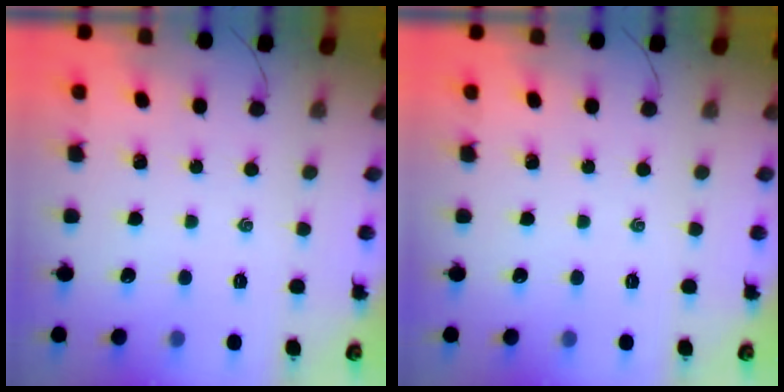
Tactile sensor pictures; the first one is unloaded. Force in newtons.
{"total": 0.0}